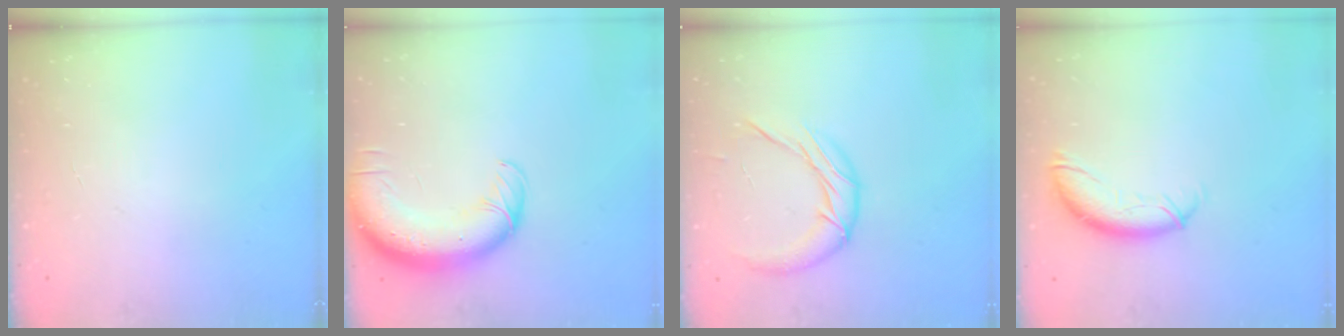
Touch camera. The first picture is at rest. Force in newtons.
{"total": 13.5, "press": 13.0, "slide": 3.6}
{"total": 12.0, "press": 11.9, "slide": 0.7}
{"total": 10.5, "press": 10.5, "slide": 0.7}